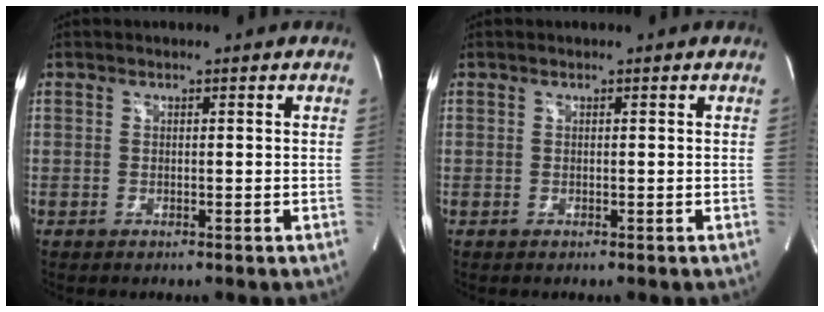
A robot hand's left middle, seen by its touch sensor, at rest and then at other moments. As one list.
[{"total": 0.0}]